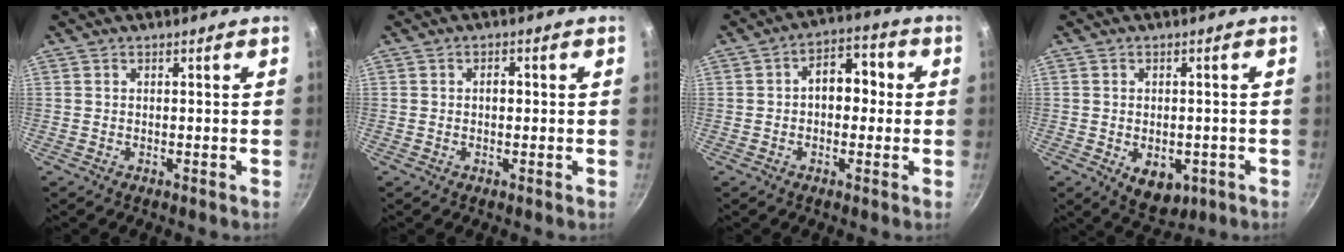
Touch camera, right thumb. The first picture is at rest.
{"total": 1.8, "force": [0.0, 1.1, 1.4], "torque": [-0.018, 0.010, -0.001]}
{"total": 7.9, "force": [0.3, 5.1, 6.0], "torque": [-0.060, 0.030, -0.005]}
{"total": 7.1, "force": [-2.3, 4.7, 4.9], "torque": [-0.051, 0.006, -0.019]}